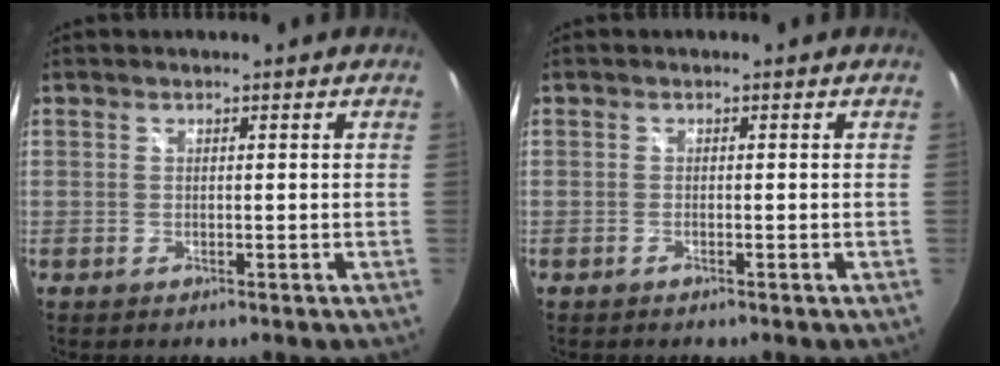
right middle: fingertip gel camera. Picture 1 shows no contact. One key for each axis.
{"total": 0.5, "fx": -0.4, "fy": -0.1, "fz": 0.3, "tx": -0.002, "ty": -0.001, "tz": -0.010}